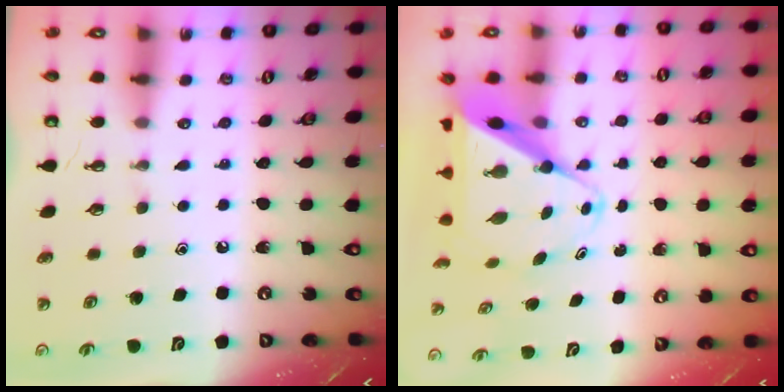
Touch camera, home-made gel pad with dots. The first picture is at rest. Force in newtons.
{"total": 11.0, "press": 10.9, "slide": 1.0}